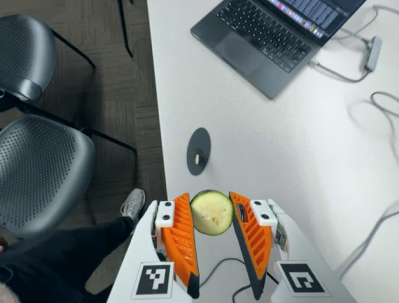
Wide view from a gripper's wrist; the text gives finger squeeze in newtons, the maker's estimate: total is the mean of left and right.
{"total": 8.3, "left": 7.8, "right": 8.7}